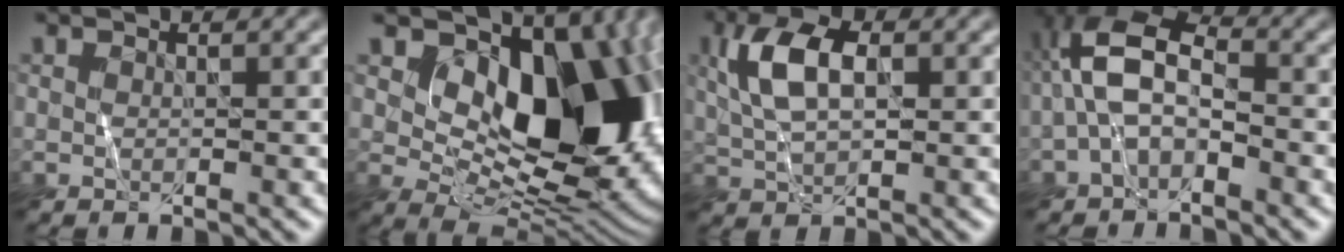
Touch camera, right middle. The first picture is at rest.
{"total": 15.4, "force": [3.9, 8.8, 11.9], "torque": [-0.129, 0.002, 0.069]}
{"total": 4.9, "force": [1.4, 2.6, 3.9], "torque": [-0.086, 0.016, 0.026]}
{"total": 5.5, "force": [-1.2, 3.0, 4.5], "torque": [-0.100, 0.029, -0.032]}